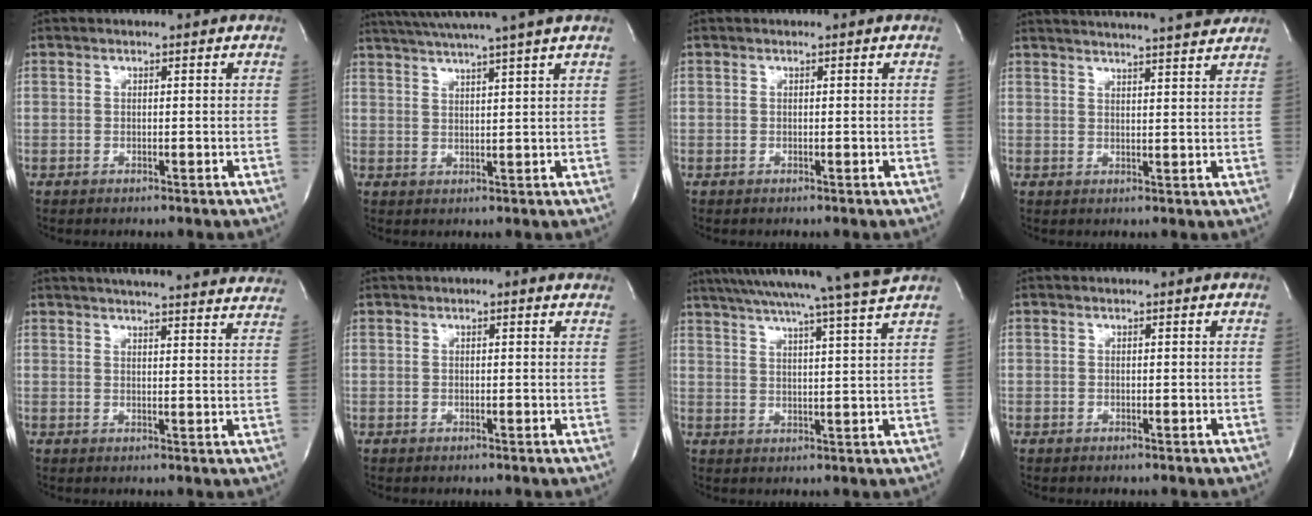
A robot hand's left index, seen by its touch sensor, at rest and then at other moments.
{"total": 12.8, "force": [11.0, -1.9, 6.4], "torque": [-0.110, -0.001, 0.153]}
{"total": 0.0}
{"total": 16.8, "force": [15.6, 0.3, 6.3], "torque": [-0.102, 0.000, 0.202]}
{"total": 25.9, "force": [23.8, 2.8, 9.7], "torque": [-0.149, -0.031, 0.280]}
{"total": 2.2, "force": [1.5, 0.5, 1.6], "torque": [-0.022, 0.016, 0.016]}
{"total": 19.5, "force": [17.2, -2.6, 8.8], "torque": [-0.154, -0.031, 0.238]}
{"total": 0.0}